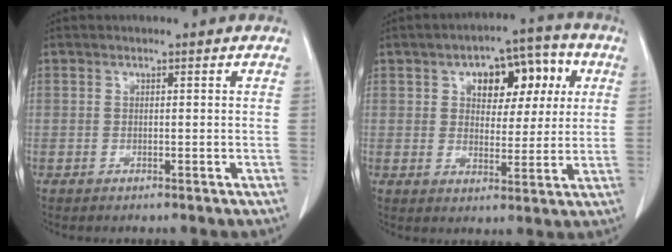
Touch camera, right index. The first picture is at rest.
{"total": 10.6, "force": [3.7, 5.8, 8.1], "torque": [-0.101, 0.036, 0.054]}